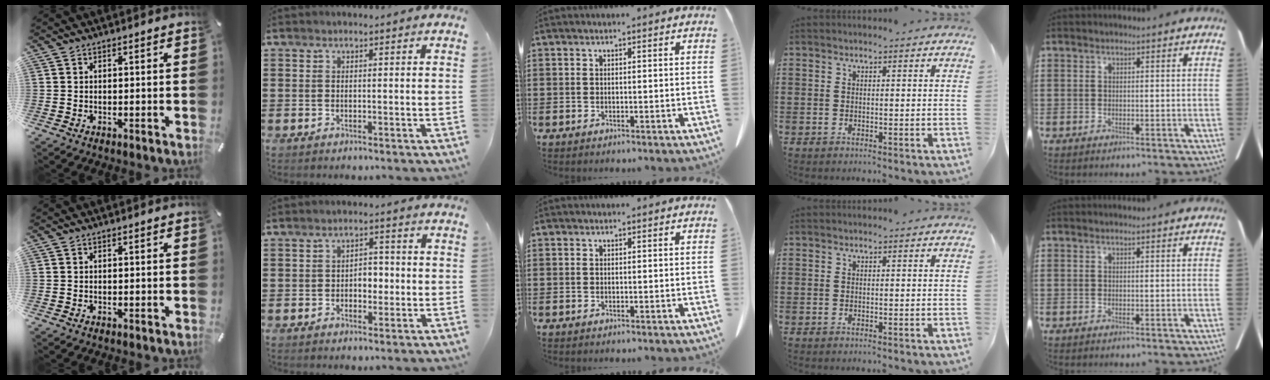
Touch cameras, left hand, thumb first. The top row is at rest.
{"index": {"total": 3.0, "force": [-0.7, 2.0, 2.2], "torque": [-0.037, 0.004, -0.020]}}